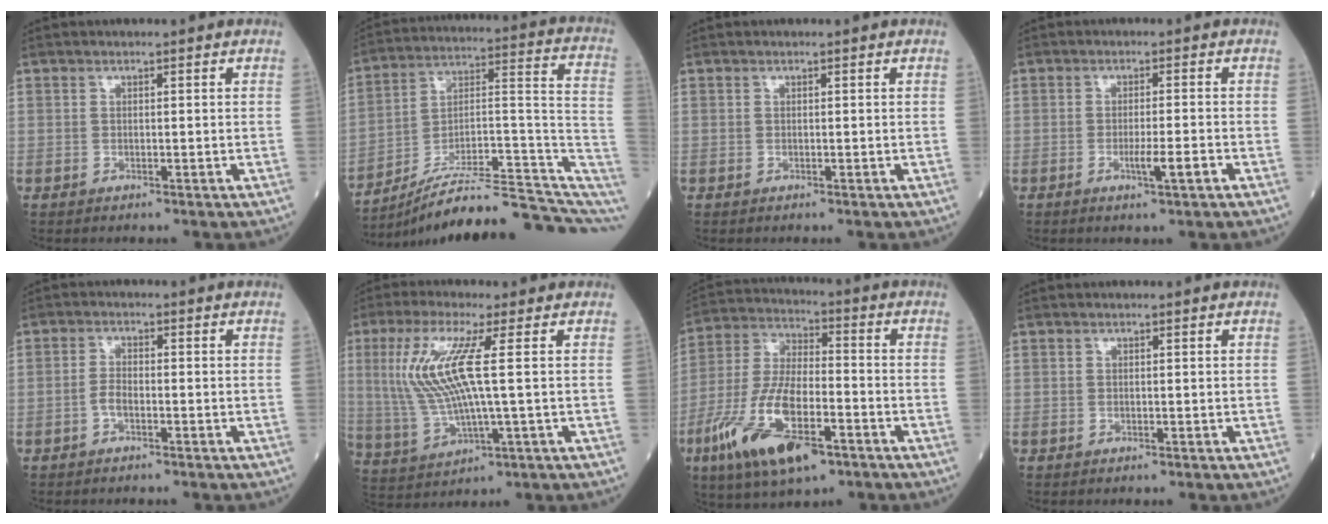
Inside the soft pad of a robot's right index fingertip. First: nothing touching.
{"total": 21.1, "force": [-17.5, 2.2, 11.6], "torque": [-0.118, 0.048, -0.264]}
{"total": 0.0}
{"total": 3.6, "force": [-1.5, -0.1, 3.3], "torque": [-0.054, -0.004, -0.024]}
{"total": 1.9, "force": [-1.1, 0.6, 1.5], "torque": [-0.033, 0.002, -0.022]}
{"total": 10.9, "force": [1.9, 0.5, 10.7], "torque": [-0.254, 0.001, 0.040]}
{"total": 16.3, "force": [-7.8, 5.5, 13.2], "torque": [-0.276, -0.011, -0.138]}
{"total": 0.0}